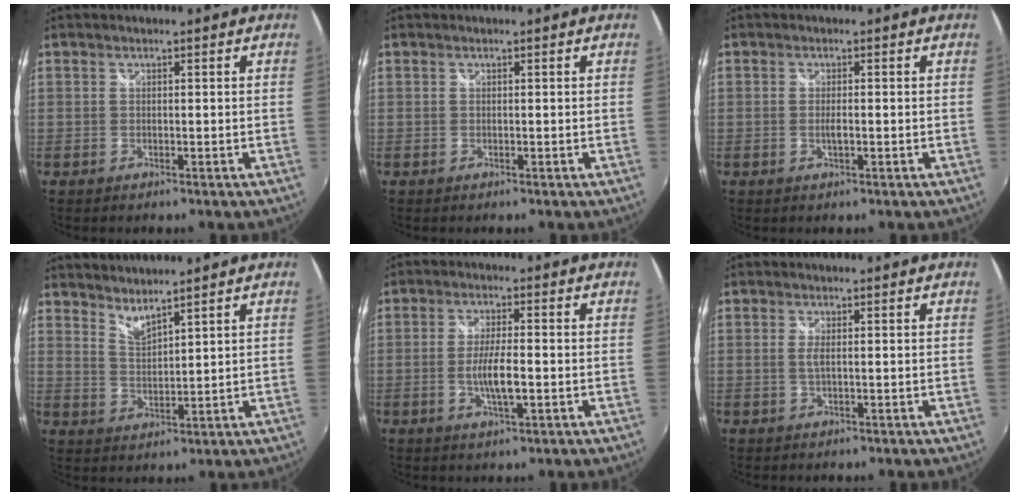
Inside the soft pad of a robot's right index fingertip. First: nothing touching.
{"total": 0.0}
{"total": 1.8, "force": [-0.4, 0.4, 1.7], "torque": [-0.032, -0.003, -0.007]}
{"total": 4.2, "force": [3.9, 0.2, 1.6], "torque": [-0.027, -0.006, 0.069]}
{"total": 5.9, "force": [-1.4, 1.1, 5.6], "torque": [-0.110, -0.005, -0.023]}
{"total": 1.4, "force": [0.1, 0.1, 1.4], "torque": [-0.028, -0.001, 0.000]}